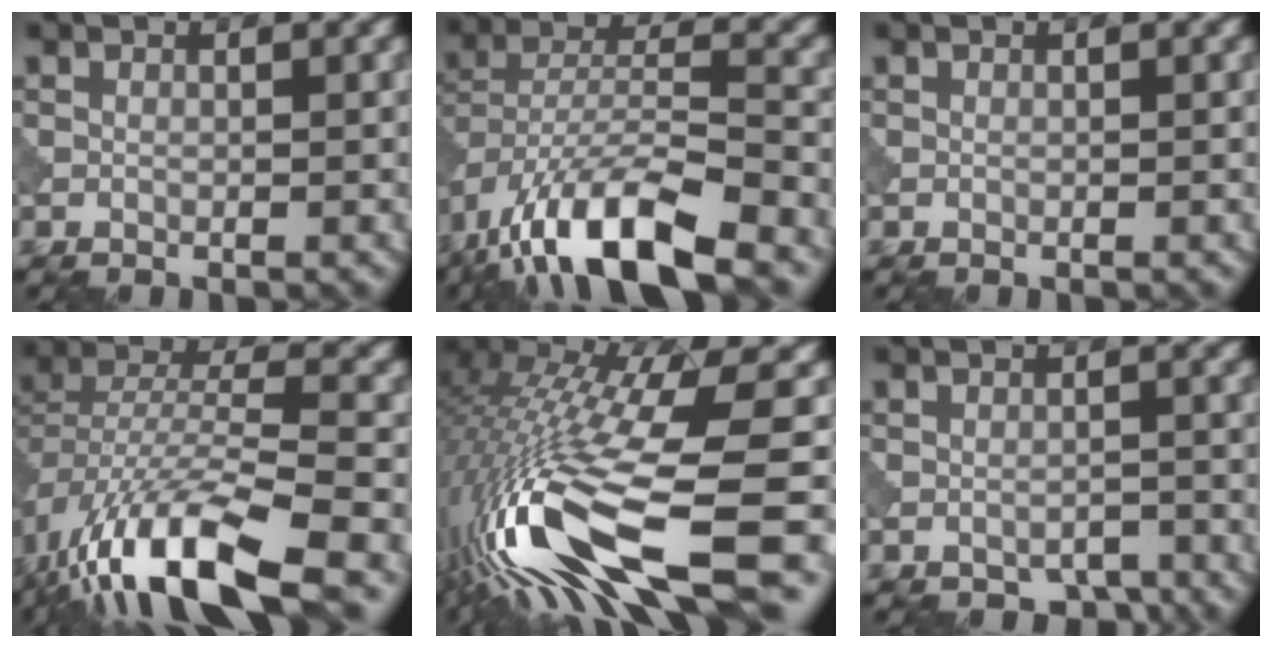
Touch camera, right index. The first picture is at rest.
{"total": 11.9, "force": [-7.9, 3.9, 8.1], "torque": [-0.147, 0.001, -0.152]}
{"total": 0.0}
{"total": 13.4, "force": [-8.3, 4.2, 9.7], "torque": [-0.193, -0.009, -0.155]}
{"total": 15.6, "force": [-4.1, 4.1, 14.5], "torque": [-0.293, -0.011, -0.058]}
{"total": 2.3, "force": [-1.8, 1.1, 0.8], "torque": [-0.010, -0.008, -0.023]}